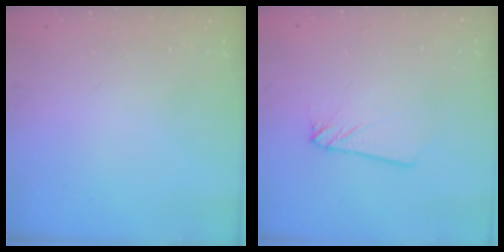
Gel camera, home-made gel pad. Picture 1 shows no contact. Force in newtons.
{"total": 2.2, "press": 2.2, "slide": 0.2}